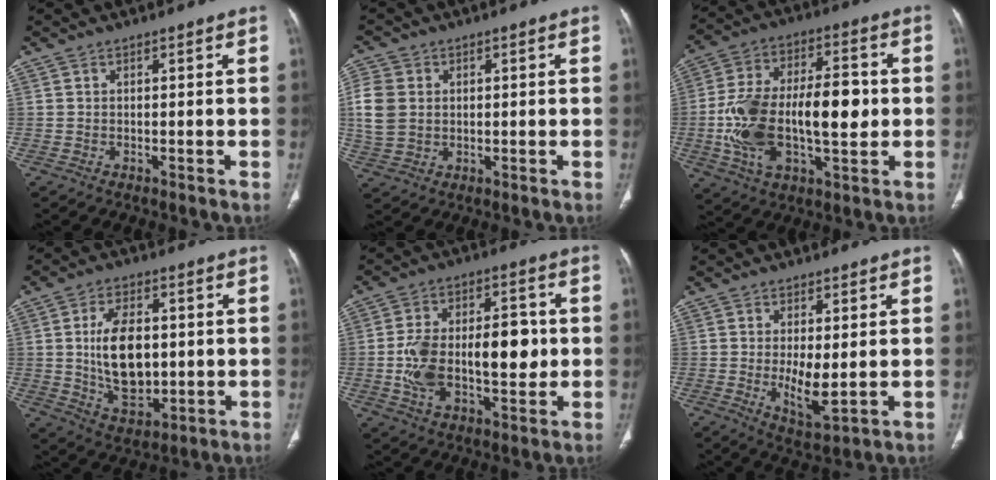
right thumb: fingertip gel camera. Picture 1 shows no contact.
{"total": 8.6, "force": [1.1, 6.9, 5.0], "torque": [-0.107, 0.002, 0.023]}
{"total": 22.1, "force": [-1.5, 10.9, 19.1], "torque": [-0.348, 0.024, -0.020]}
{"total": 13.3, "force": [0.7, 7.9, 10.6], "torque": [-0.163, -0.010, 0.024]}
{"total": 17.0, "force": [-0.8, 9.2, 14.3], "torque": [-0.229, 0.025, -0.006]}
{"total": 7.1, "force": [-0.3, 2.8, 6.5], "torque": [-0.108, -0.019, 0.004]}